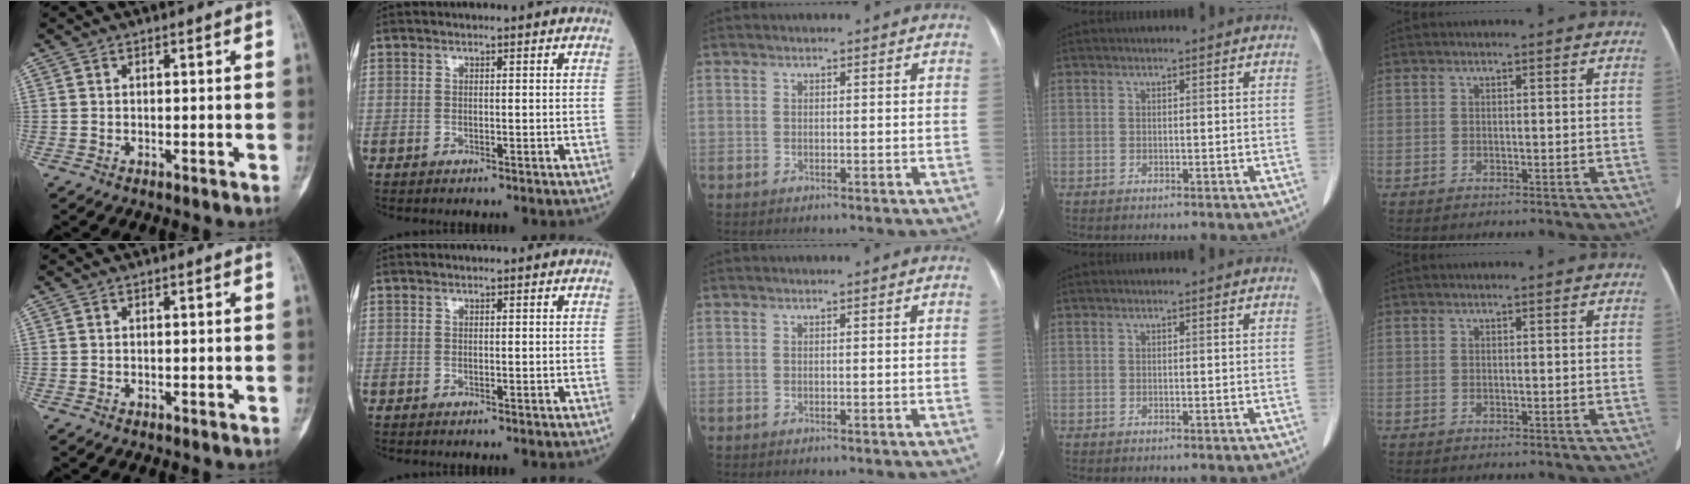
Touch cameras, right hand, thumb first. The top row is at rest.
{}